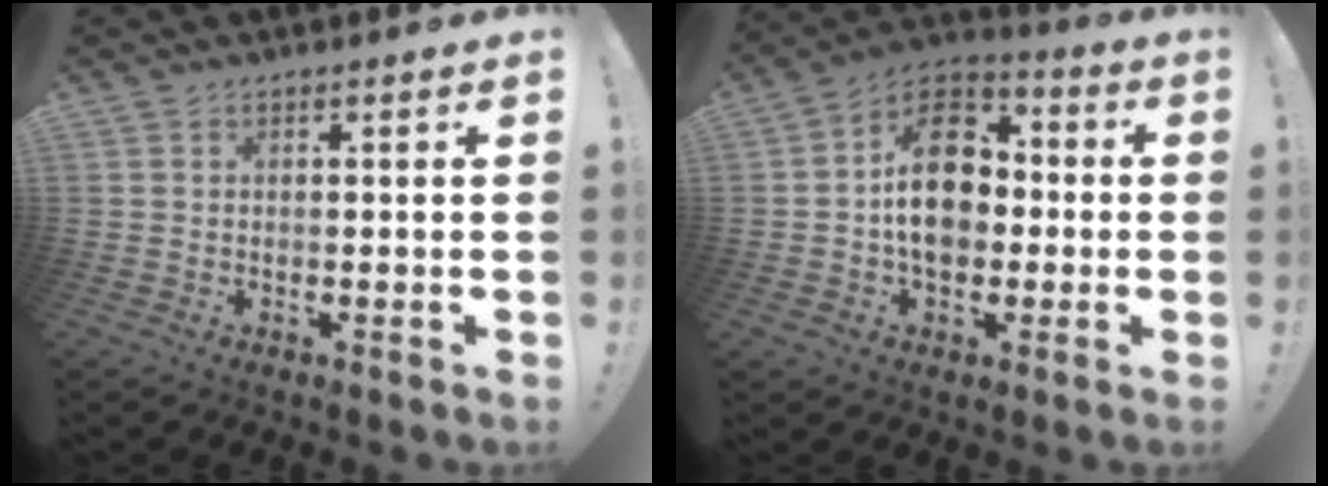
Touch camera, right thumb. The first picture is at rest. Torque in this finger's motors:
{"motor_torque": [1.77, 2.56, 1.18, -0.90, 0.34]}